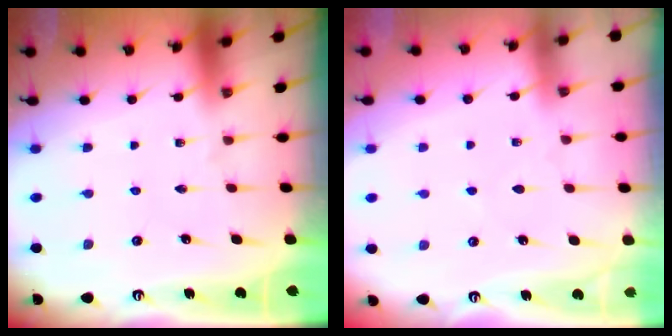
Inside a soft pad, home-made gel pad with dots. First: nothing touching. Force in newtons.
{"total": 3.9, "press": 3.9, "slide": 0.4}